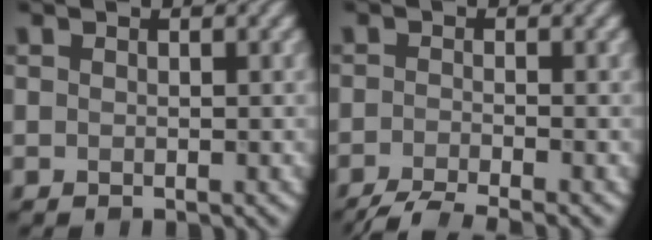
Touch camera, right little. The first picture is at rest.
{"total": 4.5, "force": [-3.5, 0.8, 2.7], "torque": [-0.039, -0.007, -0.071]}